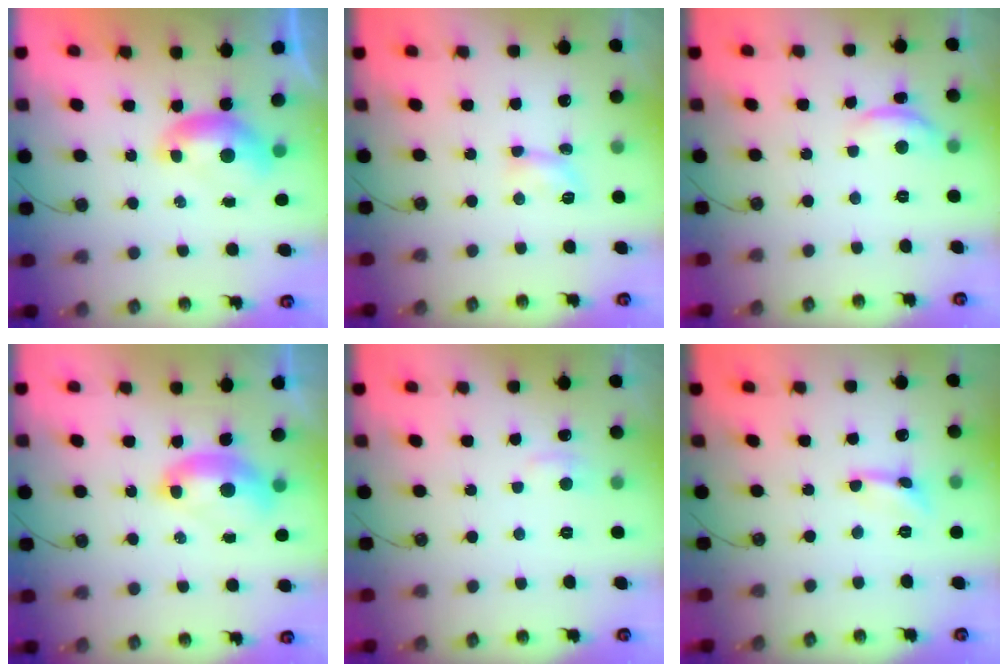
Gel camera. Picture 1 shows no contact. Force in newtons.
{"total": 2.9, "press": 2.9, "slide": 0.5}
{"total": 2.6, "press": 2.6, "slide": 0.5}
{"total": 2.7, "press": 2.6, "slide": 0.6}
{"total": 2.0, "press": 1.9, "slide": 0.6}
{"total": 1.6, "press": 1.5, "slide": 0.4}